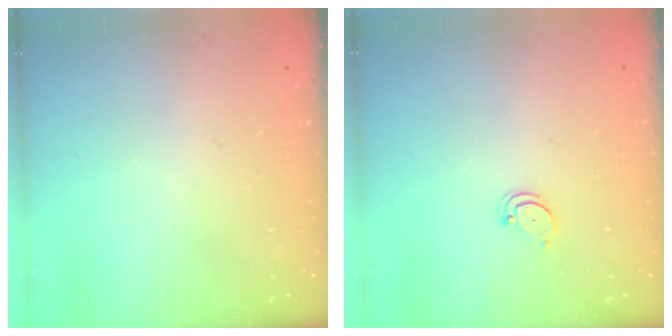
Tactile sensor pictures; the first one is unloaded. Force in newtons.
{"total": 2.4, "press": 2.4, "slide": 0.2}